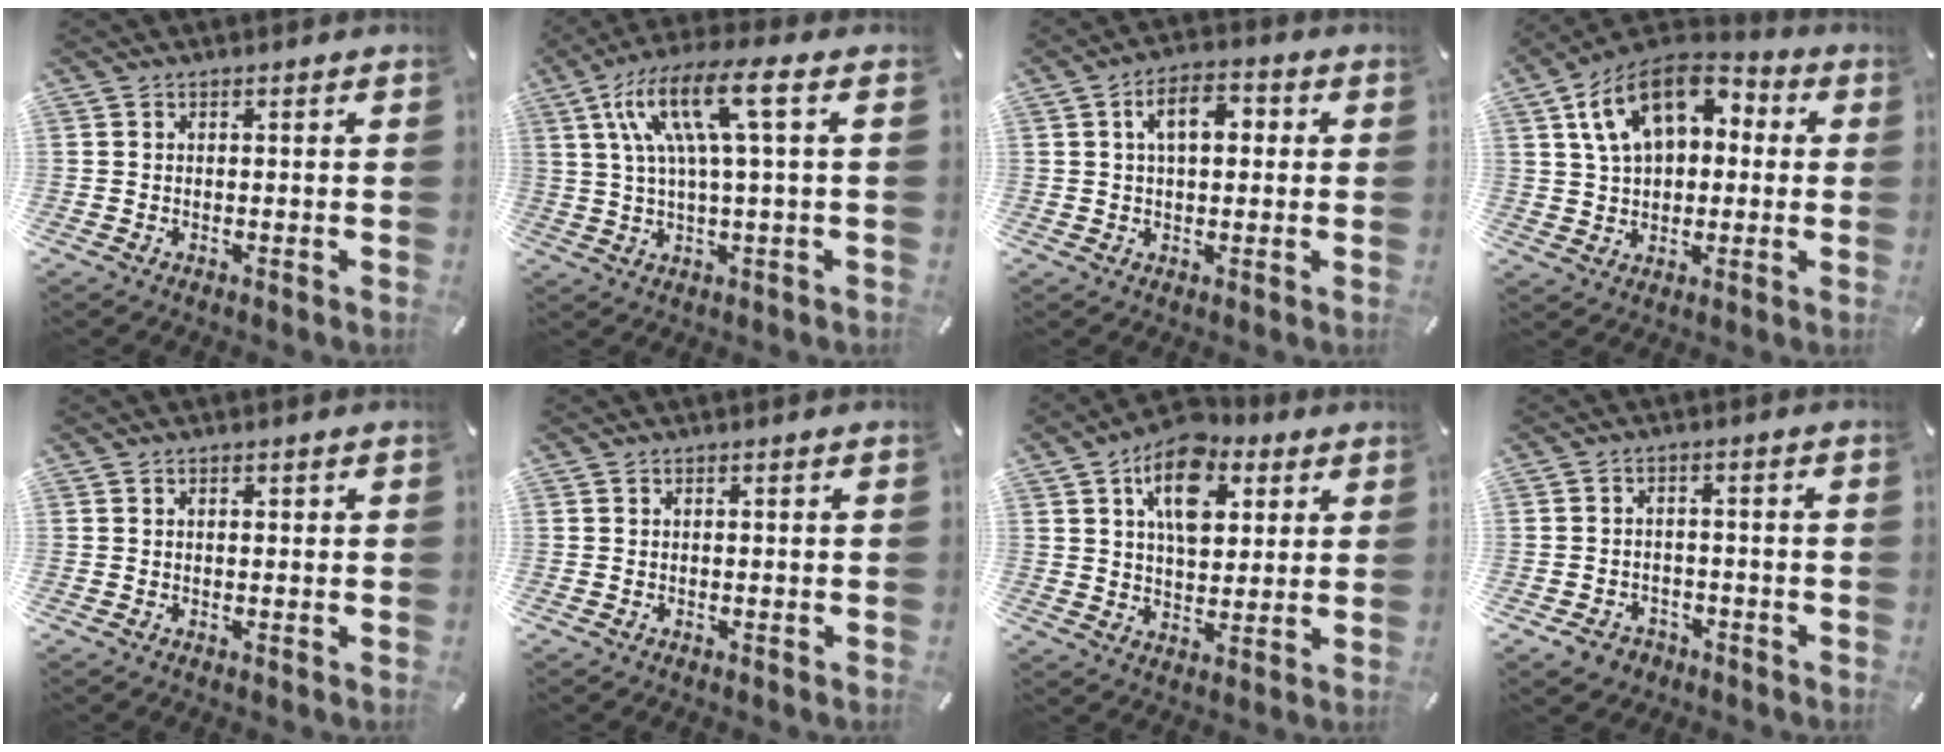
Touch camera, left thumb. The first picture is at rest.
{"total": 14.6, "force": [4.5, 3.0, 13.5], "torque": [-0.275, -0.004, 0.071]}
{"total": 7.5, "force": [1.5, 4.4, 5.8], "torque": [-0.093, 0.007, 0.020]}
{"total": 15.3, "force": [5.7, 10.4, 9.7], "torque": [-0.182, -0.008, 0.105]}
{"total": 0.5, "force": [0.1, 0.4, 0.3], "torque": [-0.006, 0.002, 0.002]}
{"total": 0.0}
{"total": 13.7, "force": [6.2, 8.7, 8.6], "torque": [-0.127, -0.016, 0.108]}
{"total": 4.4, "force": [-2.6, 3.3, 1.2], "torque": [-0.023, 0.013, -0.049]}